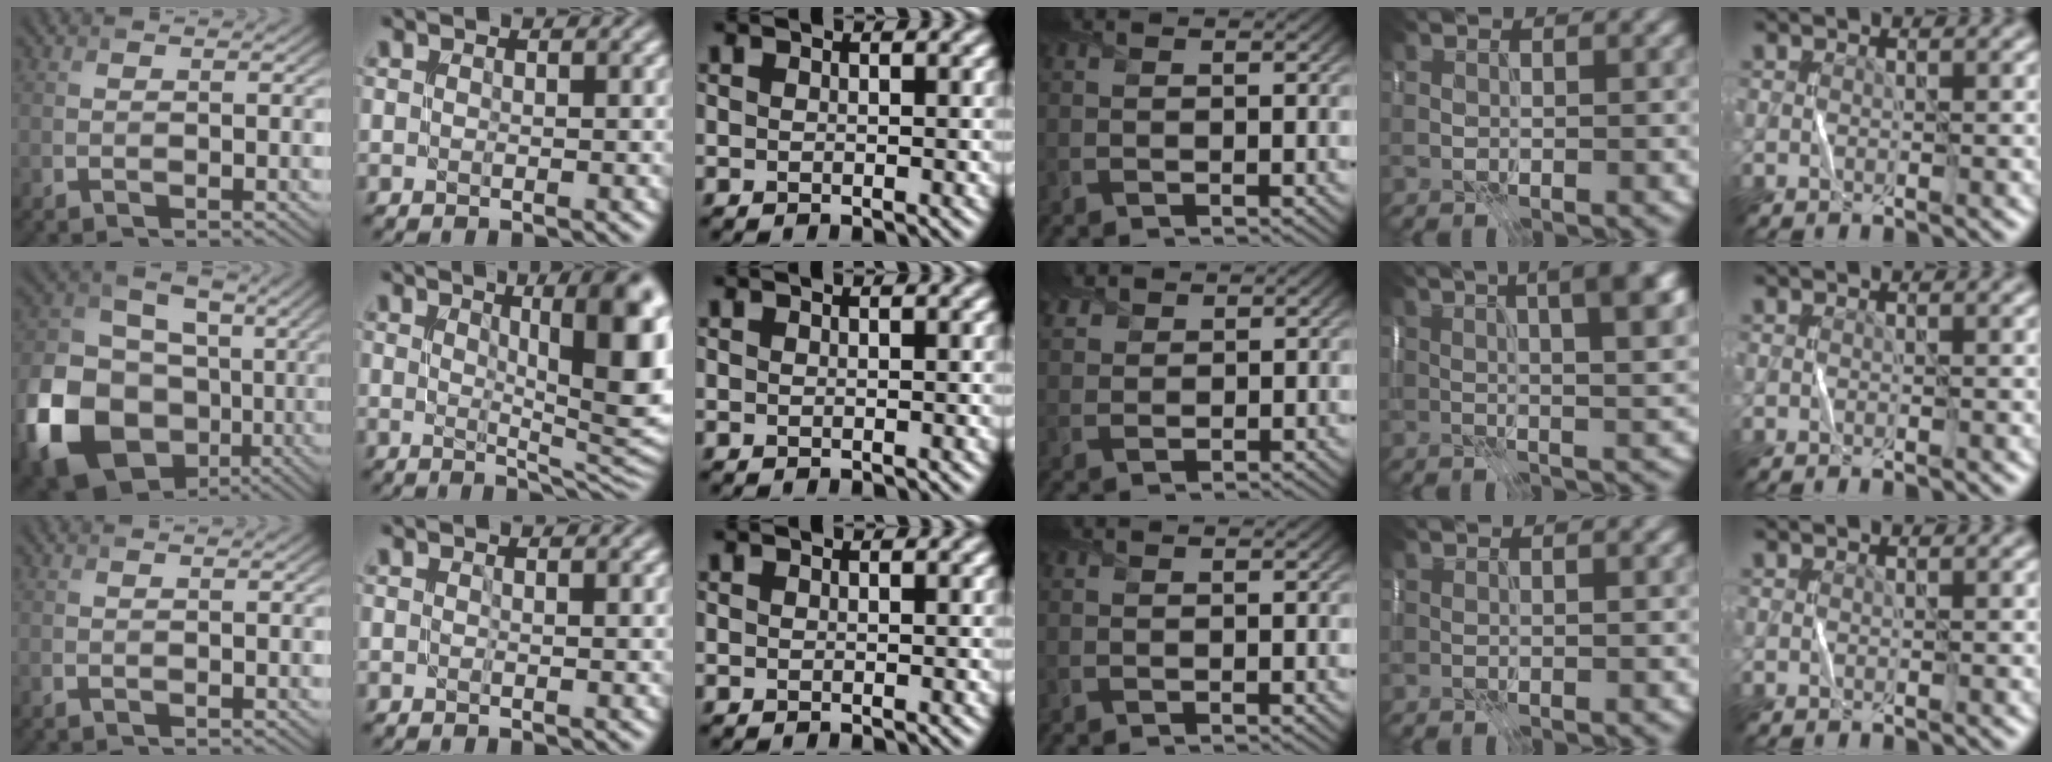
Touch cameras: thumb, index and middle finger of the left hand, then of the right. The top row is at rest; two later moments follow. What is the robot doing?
{"motion": "fold", "object": "scarf"}